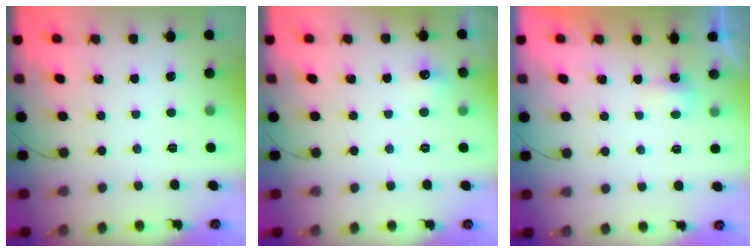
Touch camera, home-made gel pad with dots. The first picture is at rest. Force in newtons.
{"total": 4.6, "press": 4.5, "slide": 1.2}
{"total": 2.3, "press": 2.1, "slide": 0.8}